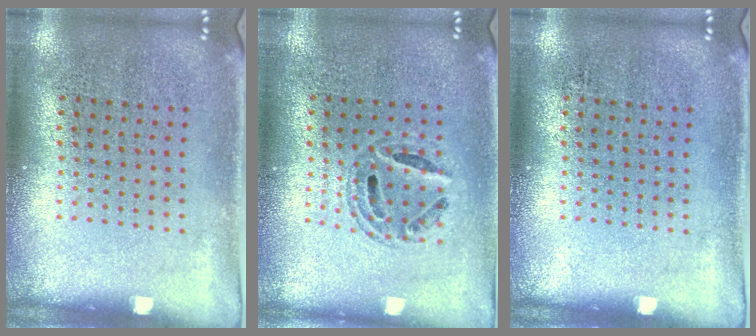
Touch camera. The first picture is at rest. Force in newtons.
{"total": 0.7, "press": 0.7, "slide": 0.2}
{"total": 0.0}